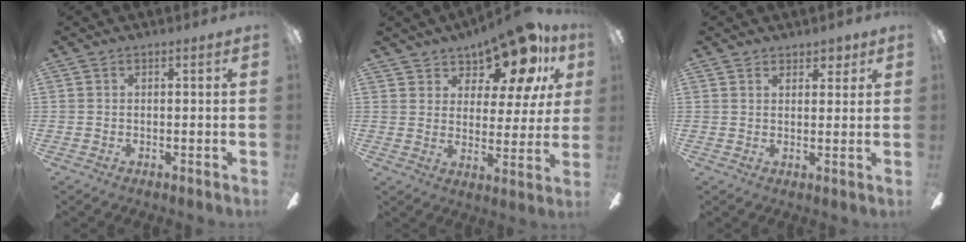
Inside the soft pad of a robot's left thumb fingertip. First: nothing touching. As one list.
[{"total": 14.5, "force": [11.5, 5.2, 7.1], "torque": [-0.120, -0.075, 0.200]}, {"total": 3.1, "force": [2.5, 1.6, 0.9], "torque": [-0.007, -0.007, 0.042]}]